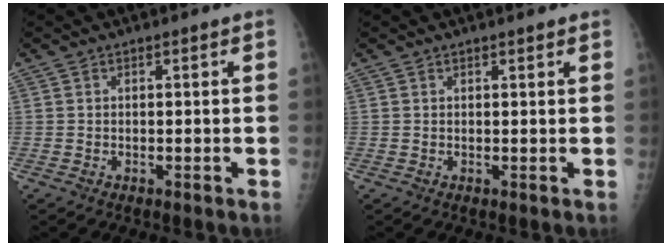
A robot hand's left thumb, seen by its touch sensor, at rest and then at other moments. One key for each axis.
{"total": 1.2, "fx": 1.0, "fy": 0.3, "fz": 0.7, "tx": -0.006, "ty": -0.002, "tz": 0.013}